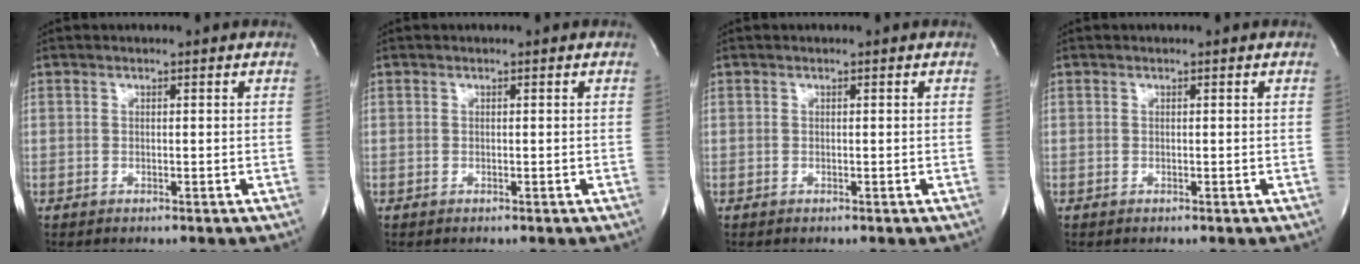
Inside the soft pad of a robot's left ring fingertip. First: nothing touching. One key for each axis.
{"total": 0.0}
{"total": 0.0}
{"total": 0.0}